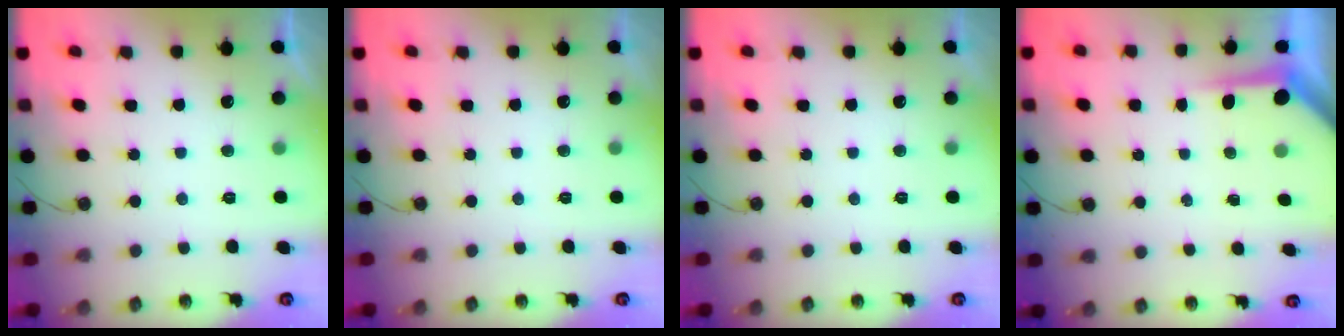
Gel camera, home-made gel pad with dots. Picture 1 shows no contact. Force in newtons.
{"total": 0.0}
{"total": 0.0}
{"total": 4.0, "press": 4.0, "slide": 0.3}